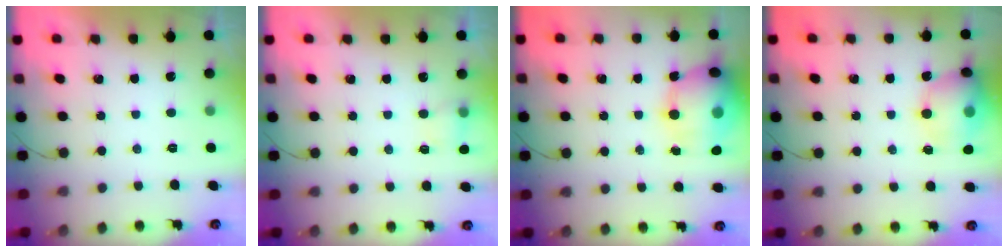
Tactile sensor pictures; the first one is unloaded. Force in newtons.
{"total": 4.8, "press": 4.5, "slide": 1.4}
{"total": 18.8, "press": 17.6, "slide": 6.4}
{"total": 15.0, "press": 13.8, "slide": 5.7}